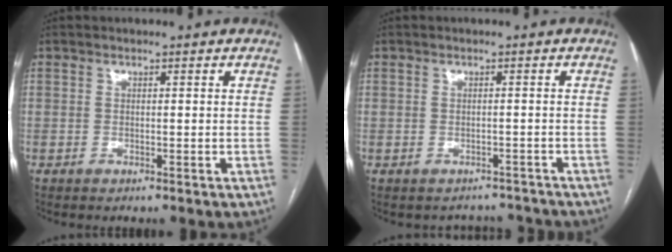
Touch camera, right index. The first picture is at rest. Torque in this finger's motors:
{"motor_torque": [-0.47, -0.21, -0.62, -0.11]}